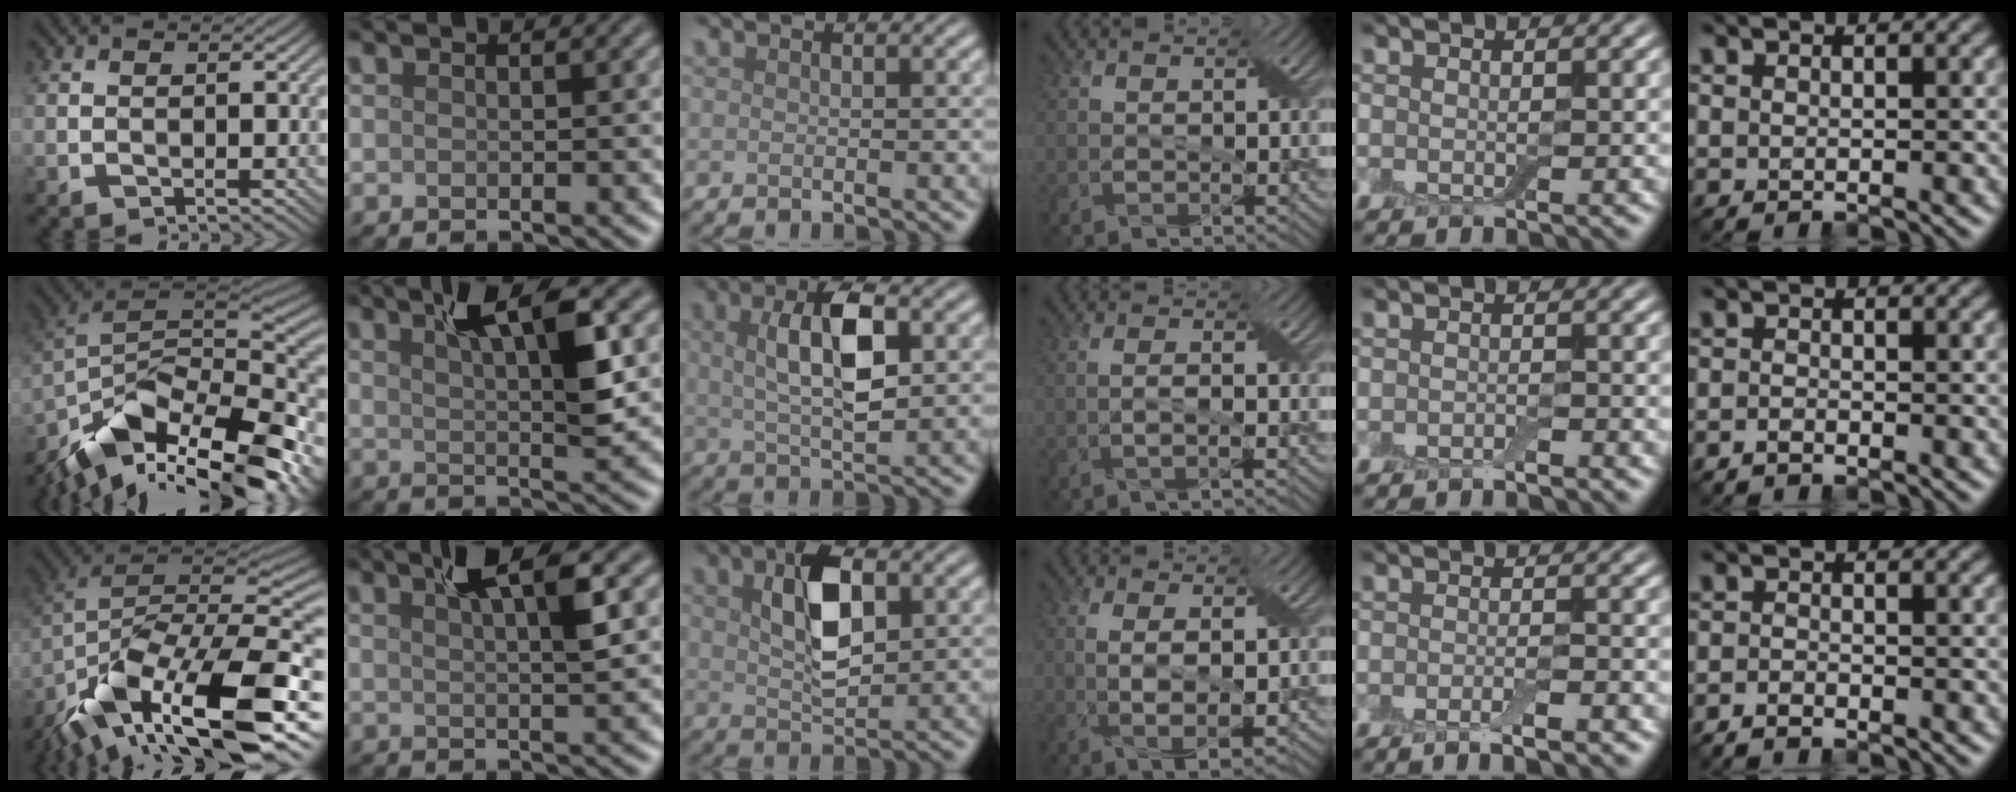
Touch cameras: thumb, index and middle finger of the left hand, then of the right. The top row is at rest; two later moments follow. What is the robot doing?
{"motion": "wrap", "object": "bandage"}